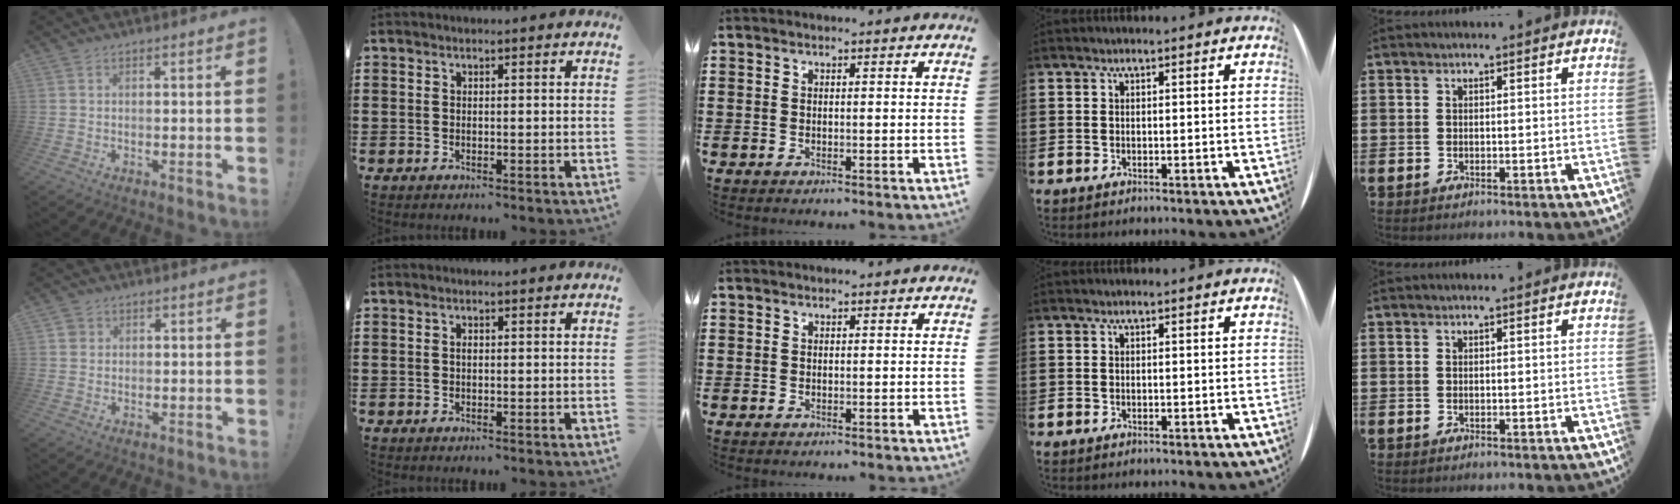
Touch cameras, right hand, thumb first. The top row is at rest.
{"thumb": {"total": 1.9, "force": [0.7, 1.6, 0.4], "torque": [-0.006, 0.001, 0.013]}, "index": {"total": 0.6, "force": [0.0, 0.3, 0.6], "torque": [-0.012, -0.002, 0.001]}, "middle": {"total": 0.7, "force": [-0.4, 0.5, 0.0], "torque": [0.000, 0.003, -0.010]}}